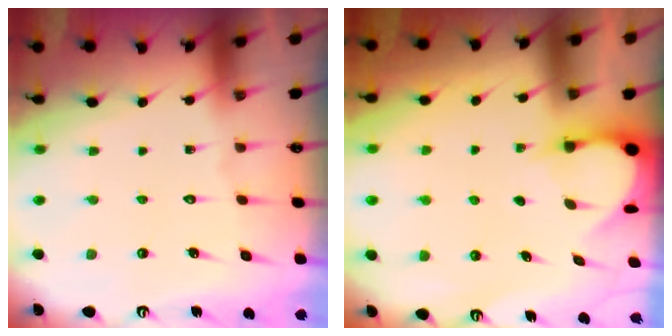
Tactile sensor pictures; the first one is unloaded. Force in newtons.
{"total": 3.5, "press": 3.5, "slide": 0.3}